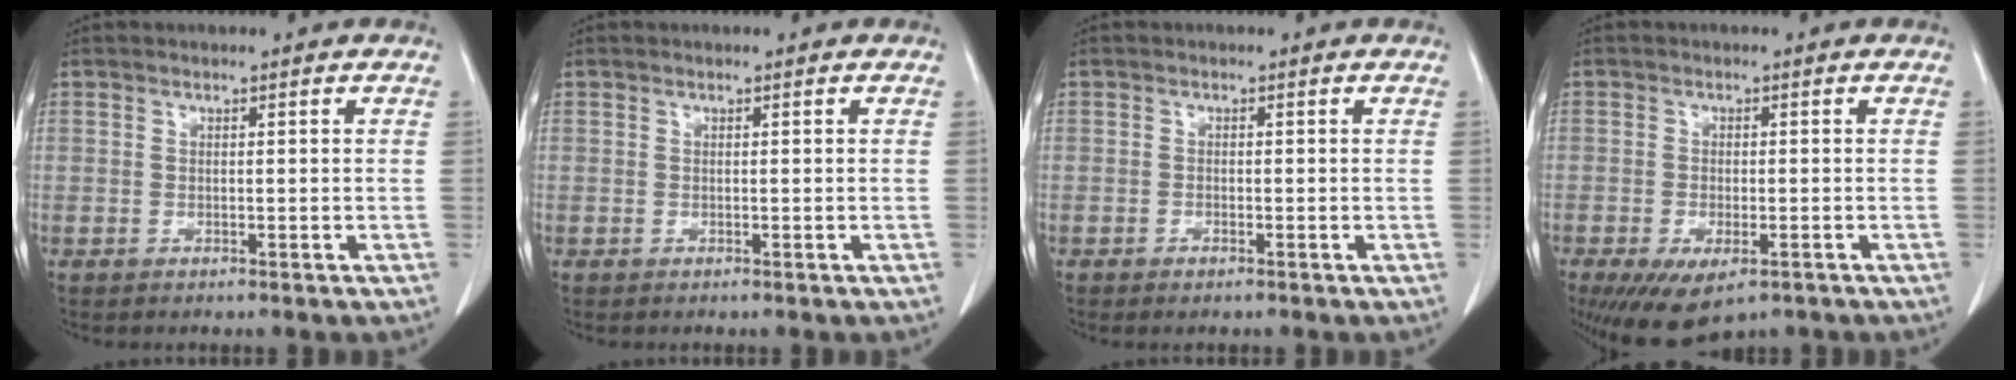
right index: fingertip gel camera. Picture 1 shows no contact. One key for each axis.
{"total": 0.0}
{"total": 0.8, "fx": -0.6, "fy": 0.2, "fz": 0.6, "tx": -0.012, "ty": -0.002, "tz": -0.005}
{"total": 8.4, "fx": -5.2, "fy": 3.4, "fz": 5.7, "tx": -0.099, "ty": -0.018, "tz": -0.076}